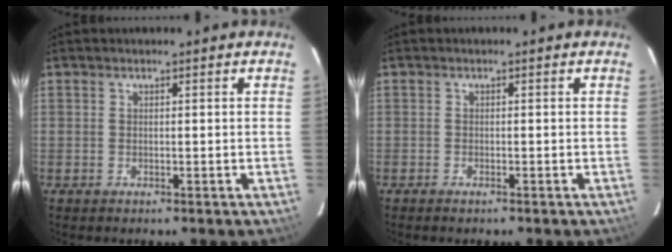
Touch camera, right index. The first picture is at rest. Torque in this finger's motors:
{"motor_torque": [-0.13, -0.14, 0.04, 0.01]}